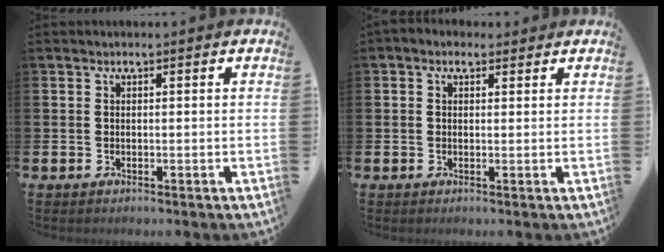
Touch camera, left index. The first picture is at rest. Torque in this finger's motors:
{"motor_torque": [1.40, -0.74, 0.08, 0.14]}